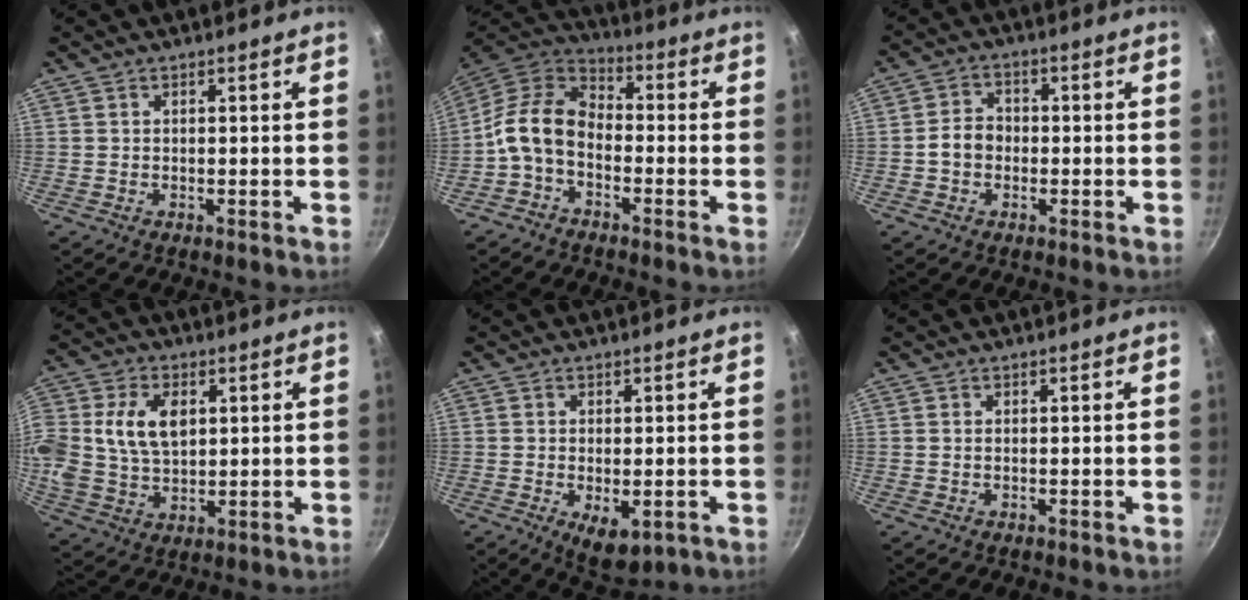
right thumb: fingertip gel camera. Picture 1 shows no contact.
{"total": 11.0, "force": [-3.0, 7.4, 7.5], "torque": [-0.138, 0.051, -0.072]}
{"total": 5.0, "force": [-0.9, 4.0, 2.7], "torque": [-0.036, 0.019, -0.024]}
{"total": 15.5, "force": [3.2, 10.5, 11.0], "torque": [-0.234, -0.001, 0.065]}
{"total": 6.1, "force": [-1.9, 3.0, 5.0], "torque": [-0.073, -0.010, -0.018]}
{"total": 0.0}